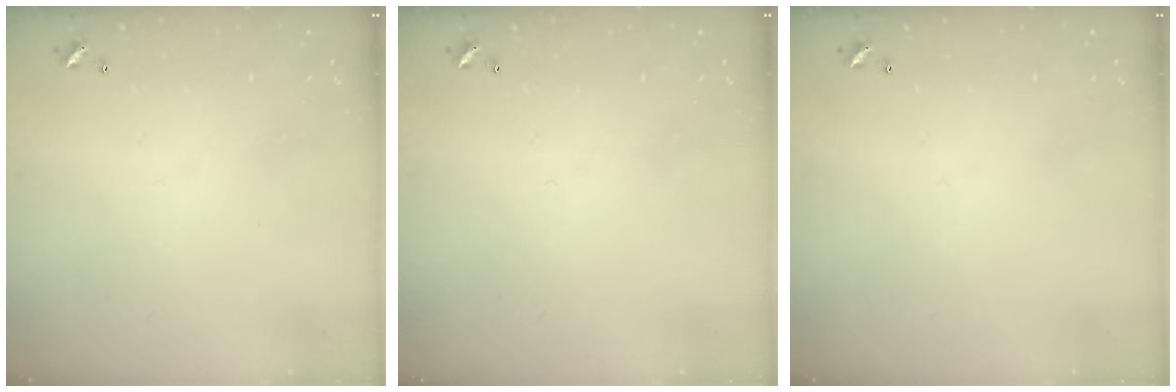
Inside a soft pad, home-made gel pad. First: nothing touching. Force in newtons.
{"total": 0.0}
{"total": 0.0}